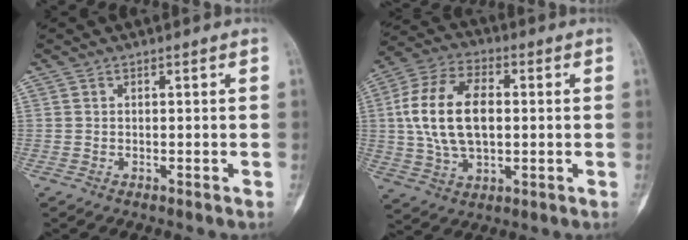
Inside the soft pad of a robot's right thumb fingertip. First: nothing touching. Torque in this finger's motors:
{"motor_torque": [1.59, 2.15, 1.12, 0.21, 0.49]}